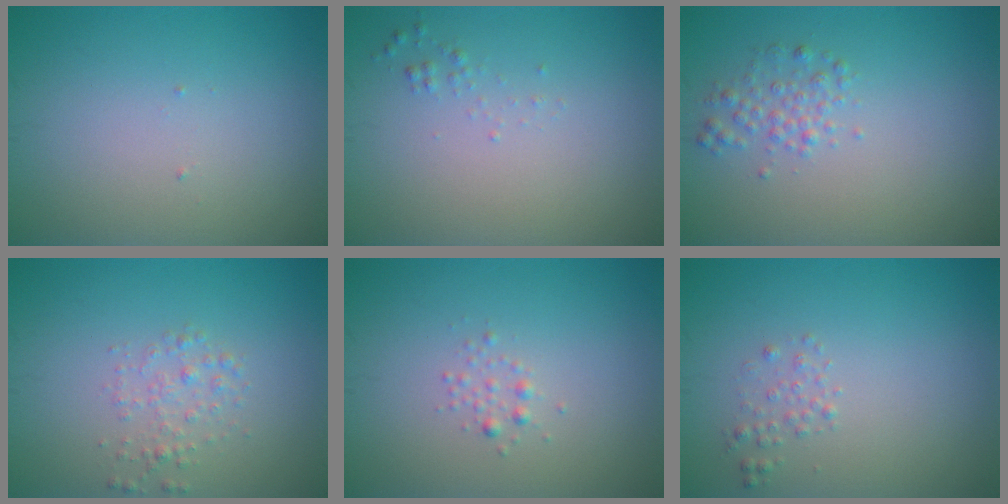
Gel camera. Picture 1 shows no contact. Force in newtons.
{"total": 0.6, "press": 0.6, "slide": 0.0}
{"total": 1.7, "press": 1.7, "slide": 0.0}
{"total": 1.7, "press": 1.7, "slide": 0.1}
{"total": 0.9, "press": 0.9, "slide": 0.0}
{"total": 1.0, "press": 1.0, "slide": 0.1}